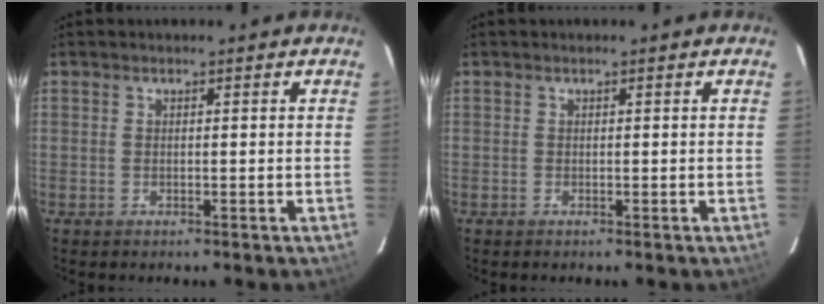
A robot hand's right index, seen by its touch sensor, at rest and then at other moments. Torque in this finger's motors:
{"motor_torque": [0.12, 0.10, -0.01, 0.01]}